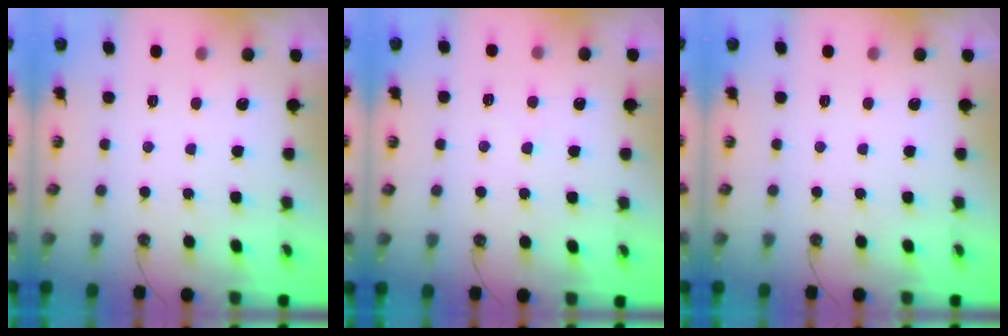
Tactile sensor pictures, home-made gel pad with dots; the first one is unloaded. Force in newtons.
{"total": 5.2, "press": 5.2, "slide": 0.6}
{"total": 0.0}